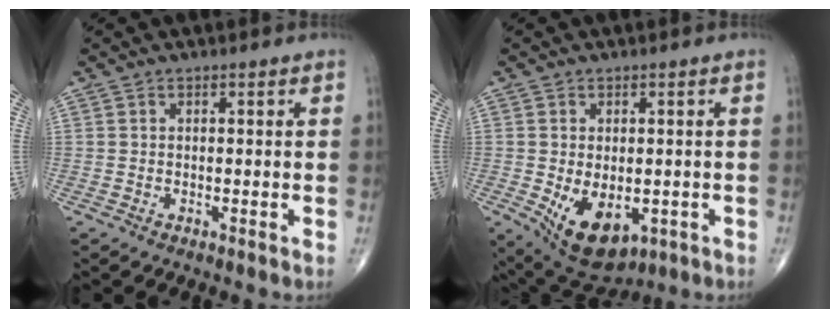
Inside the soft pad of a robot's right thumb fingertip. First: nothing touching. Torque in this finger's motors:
{"motor_torque": [-0.26, 0.64, 0.49, 0.30, 0.26]}